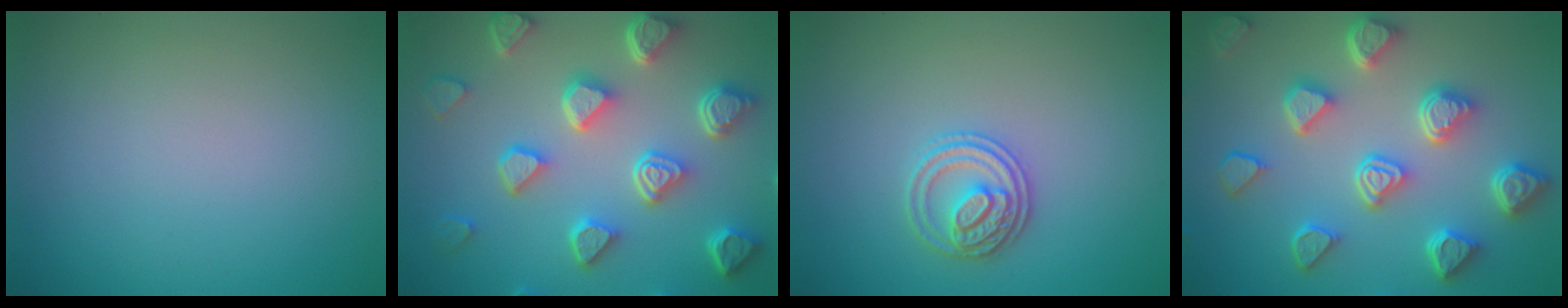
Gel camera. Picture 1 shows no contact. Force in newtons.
{"total": 7.5, "press": 5.7, "slide": 4.8}
{"total": 2.7, "press": 2.7, "slide": 0.6}
{"total": 7.0, "press": 5.7, "slide": 4.1}